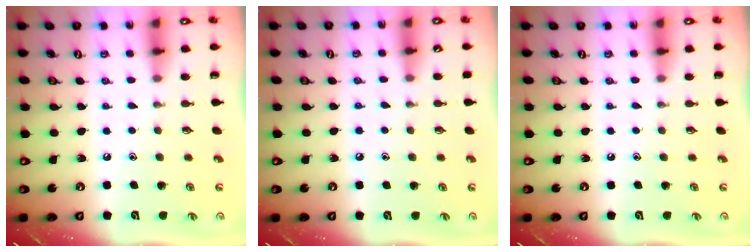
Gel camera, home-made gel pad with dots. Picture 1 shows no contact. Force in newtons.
{"total": 2.8, "press": 2.8, "slide": 0.4}
{"total": 0.0}